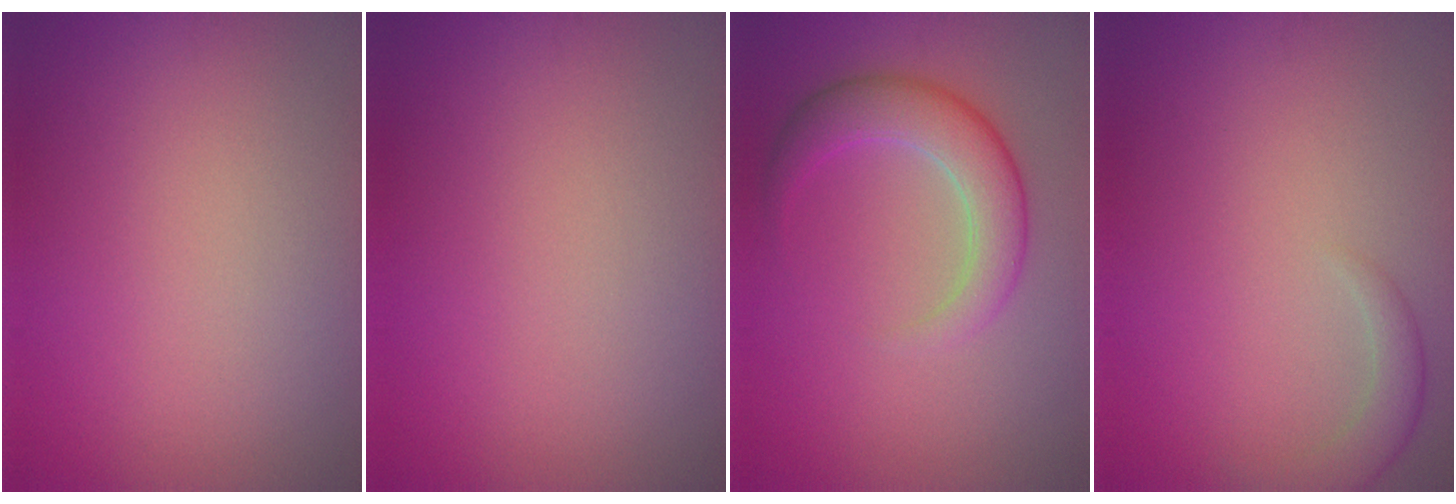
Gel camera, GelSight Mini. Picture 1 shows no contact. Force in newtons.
{"total": 0.0}
{"total": 4.5, "press": 4.5, "slide": 0.2}
{"total": 2.0, "press": 2.0, "slide": 0.1}